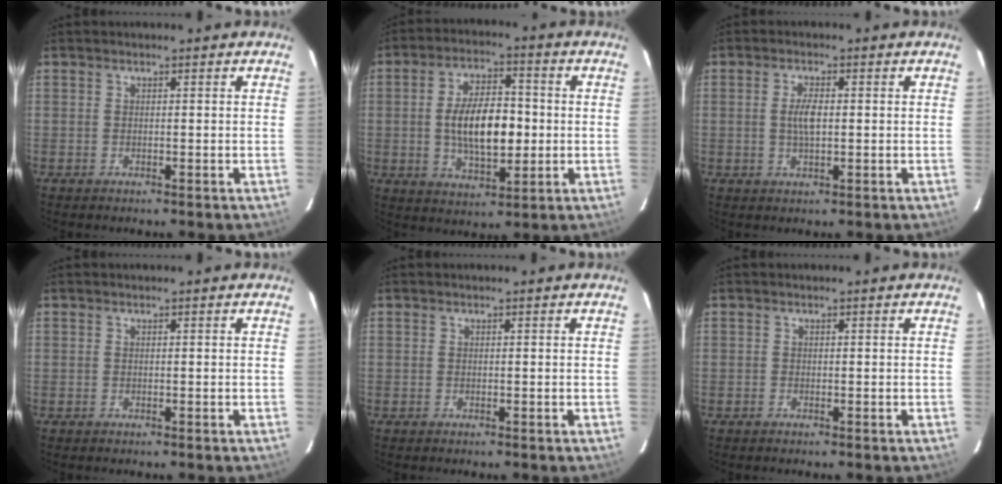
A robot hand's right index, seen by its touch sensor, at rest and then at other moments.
{"total": 12.7, "force": [-0.8, 6.0, 11.2], "torque": [-0.204, 0.005, -0.007]}
{"total": 3.7, "force": [0.1, 1.5, 3.4], "torque": [-0.063, 0.001, 0.003]}
{"total": 0.0}
{"total": 0.0}
{"total": 0.0}